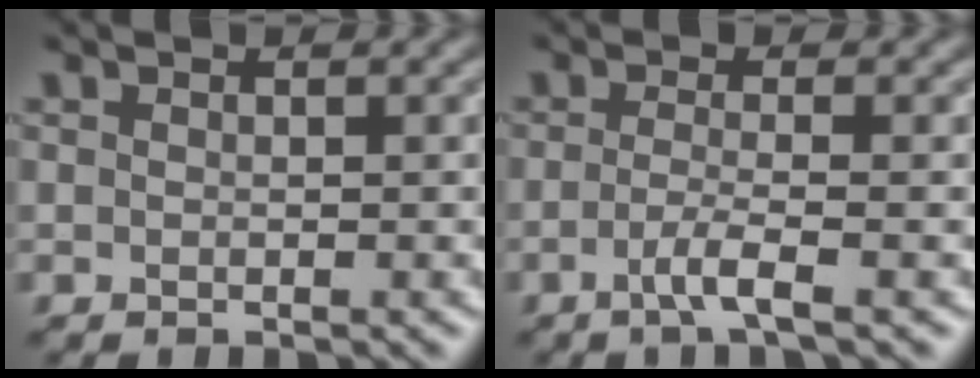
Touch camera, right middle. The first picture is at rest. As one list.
[{"total": 2.5, "force": [-1.0, 0.4, 2.2], "torque": [-0.040, -0.001, -0.030]}]